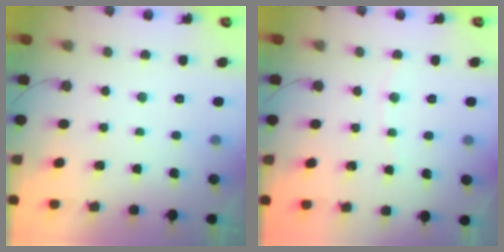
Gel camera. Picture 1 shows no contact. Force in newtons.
{"total": 3.0, "press": 2.9, "slide": 0.4}